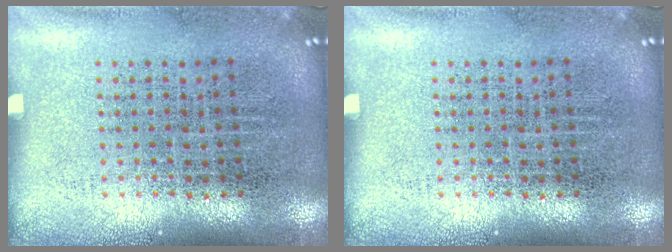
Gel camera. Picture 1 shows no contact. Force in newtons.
{"total": 0.0}